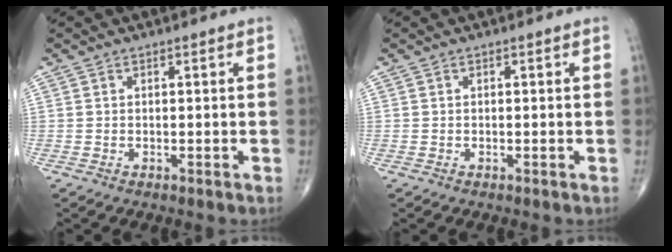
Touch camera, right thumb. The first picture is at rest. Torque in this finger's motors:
{"motor_torque": [0.16, 0.04, -0.18, -0.08, 0.00]}